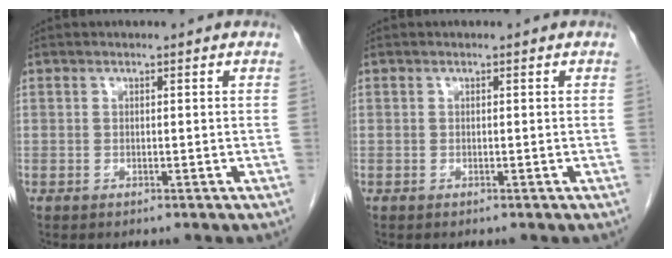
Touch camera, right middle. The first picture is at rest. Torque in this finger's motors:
{"motor_torque": [-0.27, -0.15, 0.00, -0.01]}